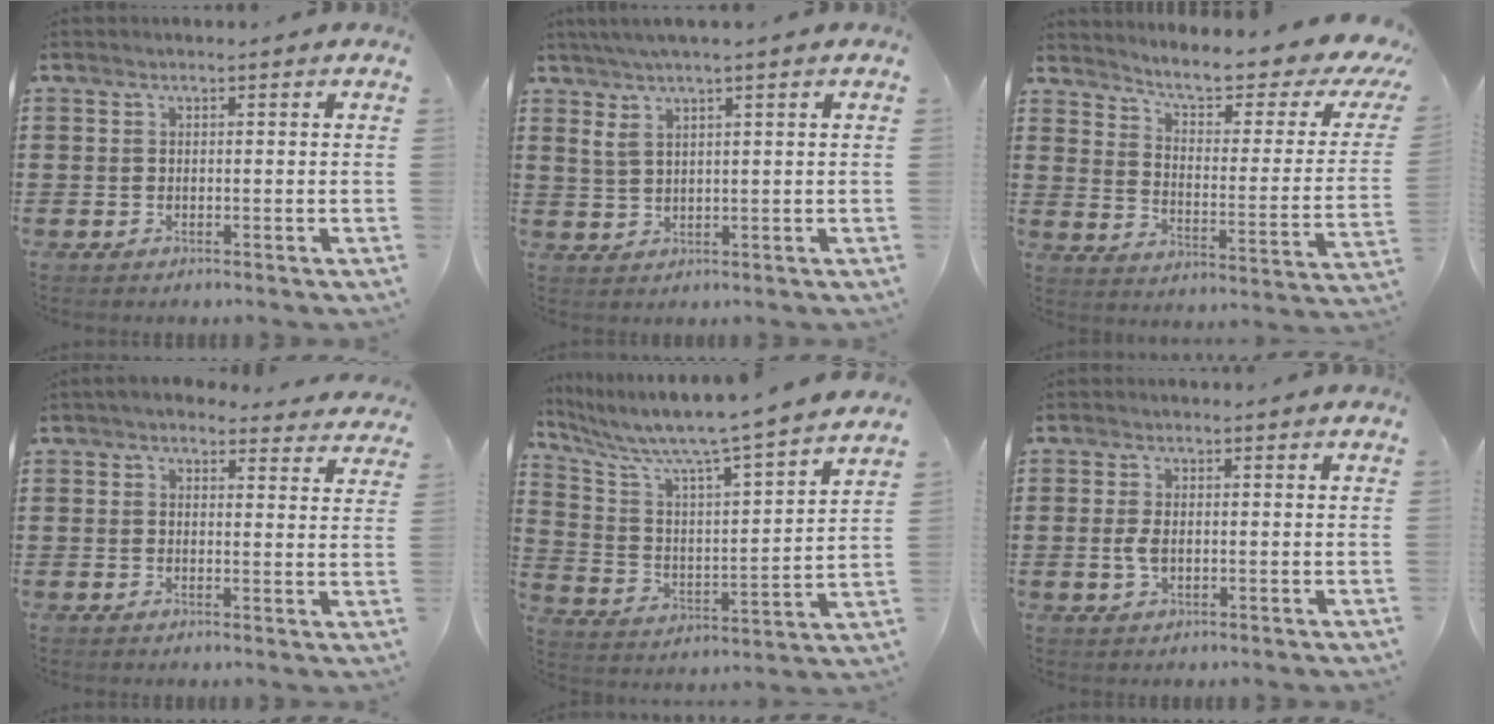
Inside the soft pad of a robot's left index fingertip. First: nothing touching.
{"total": 3.2, "force": [1.7, 0.5, 2.7], "torque": [-0.056, 0.006, 0.028]}
{"total": 6.7, "force": [5.2, 0.6, 4.1], "torque": [-0.085, -0.043, 0.078]}
{"total": 3.3, "force": [3.0, 0.8, 0.9], "torque": [-0.019, -0.012, 0.054]}
{"total": 7.5, "force": [6.5, -0.1, 3.7], "torque": [-0.103, -0.061, 0.100]}
{"total": 2.5, "force": [-0.2, 1.4, 2.1], "torque": [-0.056, -0.004, -0.008]}